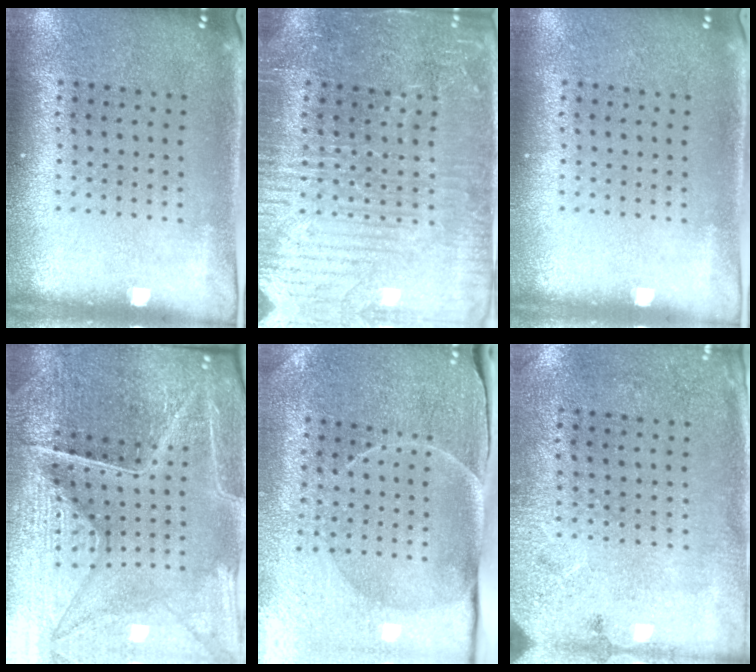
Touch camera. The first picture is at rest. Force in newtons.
{"total": 4.2, "press": 3.9, "slide": 1.4}
{"total": 0.0}
{"total": 5.4, "press": 5.1, "slide": 1.7}
{"total": 3.6, "press": 3.6, "slide": 0.6}
{"total": 2.6, "press": 2.1, "slide": 1.6}